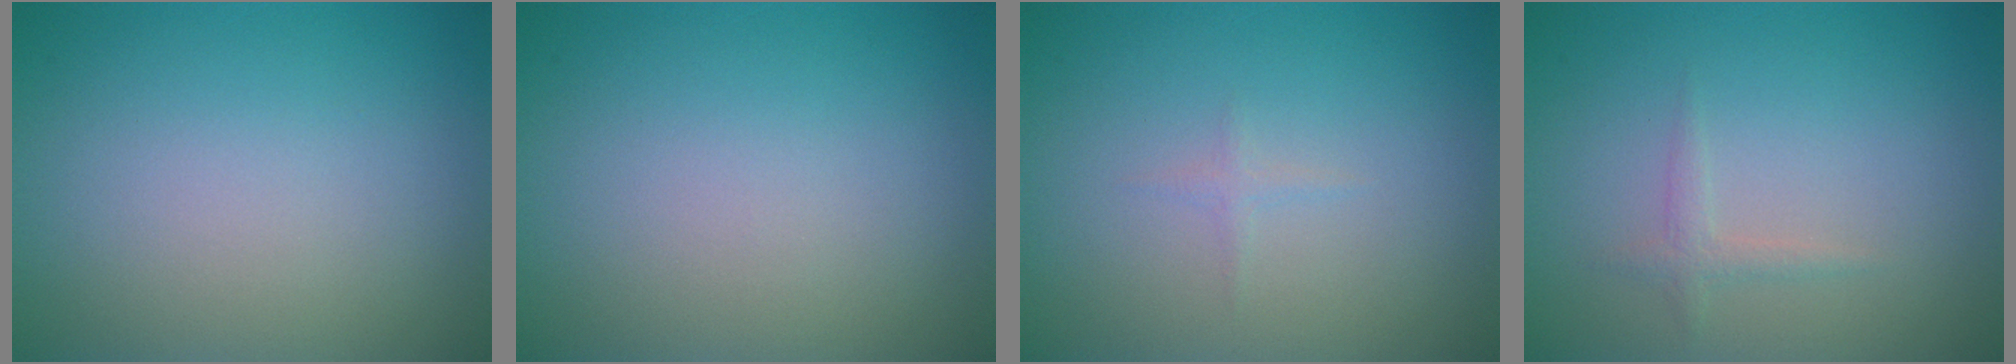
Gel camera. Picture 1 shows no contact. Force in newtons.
{"total": 0.0}
{"total": 0.6, "press": 0.6, "slide": 0.0}
{"total": 1.1, "press": 1.1, "slide": 0.0}